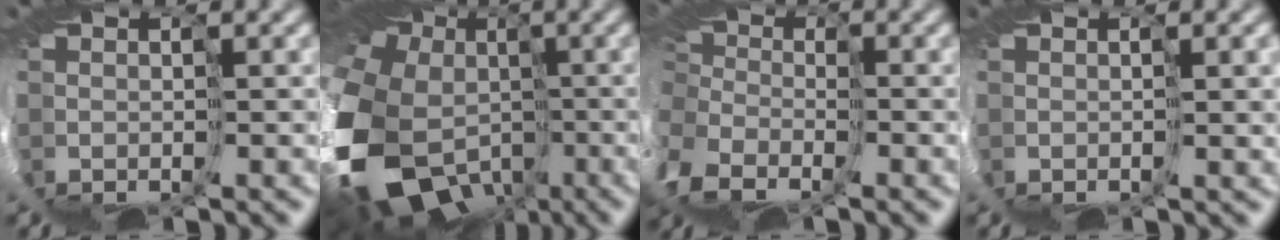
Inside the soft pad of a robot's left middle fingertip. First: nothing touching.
{"total": 18.4, "force": [-5.7, 14.7, 9.5], "torque": [-0.220, -0.032, -0.131]}
{"total": 10.6, "force": [-6.4, 7.2, 4.5], "torque": [-0.132, -0.043, -0.076]}
{"total": 3.8, "force": [0.9, 1.1, 3.5], "torque": [-0.049, 0.004, 0.016]}